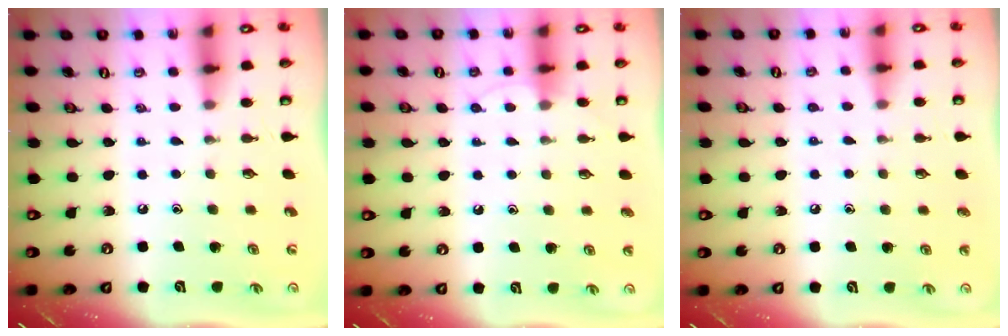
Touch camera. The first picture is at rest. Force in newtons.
{"total": 3.9, "press": 3.9, "slide": 0.3}
{"total": 3.8, "press": 3.8, "slide": 0.4}